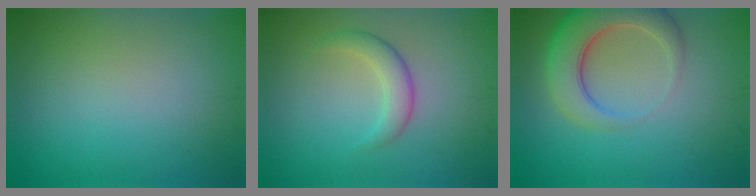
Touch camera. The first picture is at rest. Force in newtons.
{"total": 2.5, "press": 2.5, "slide": 0.0}
{"total": 6.8, "press": 6.8, "slide": 0.7}